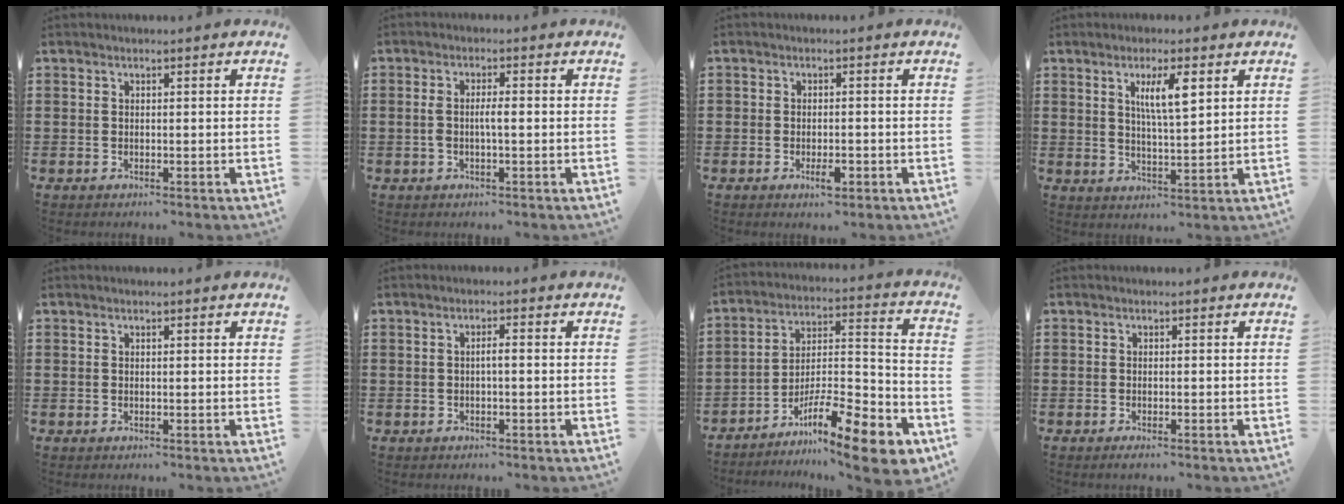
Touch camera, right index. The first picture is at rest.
{"total": 2.9, "force": [-0.3, 0.7, 2.8], "torque": [-0.057, -0.001, -0.009]}
{"total": 2.4, "force": [-1.2, 1.1, 1.8], "torque": [-0.032, 0.000, -0.022]}
{"total": 5.8, "force": [2.3, 1.3, 5.1], "torque": [-0.100, 0.005, 0.035]}
{"total": 0.0}
{"total": 1.4, "force": [-0.3, 0.2, 1.3], "torque": [-0.024, 0.001, -0.006]}
{"total": 13.7, "force": [-10.0, 2.1, 9.0], "torque": [-0.129, 0.032, -0.178]}
{"total": 0.6, "force": [-0.4, 0.0, 0.4], "torque": [-0.008, -0.003, -0.008]}